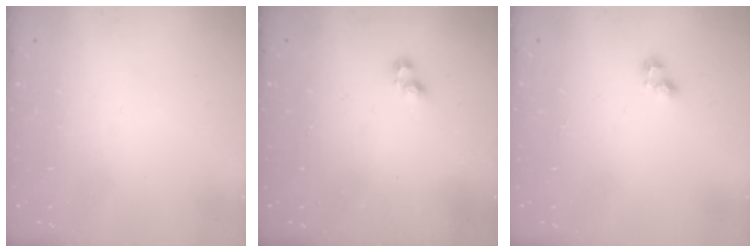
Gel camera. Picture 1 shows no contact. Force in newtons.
{"total": 1.9, "press": 1.9, "slide": 0.3}
{"total": 2.5, "press": 2.5, "slide": 0.2}